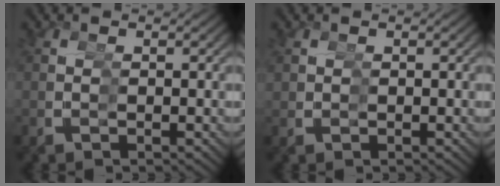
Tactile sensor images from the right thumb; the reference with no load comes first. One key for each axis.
{"total": 1.0, "fx": 0.7, "fy": 0.7, "fz": 0.1, "tx": -0.006, "ty": -0.001, "tz": 0.016}